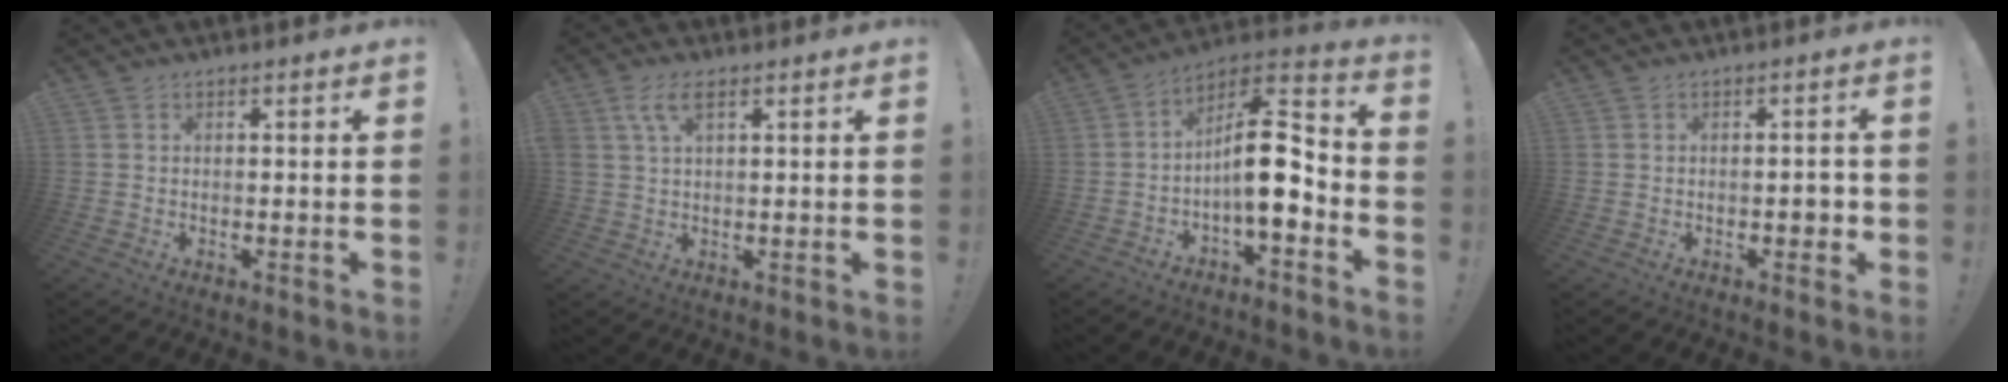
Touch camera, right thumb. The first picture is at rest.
{"total": 5.4, "force": [2.5, 2.1, 4.3], "torque": [-0.082, 0.005, 0.047]}
{"total": 14.6, "force": [-2.0, 5.6, 13.4], "torque": [-0.211, 0.012, -0.030]}
{"total": 2.9, "force": [-1.1, 1.6, 2.1], "torque": [-0.027, 0.008, -0.019]}